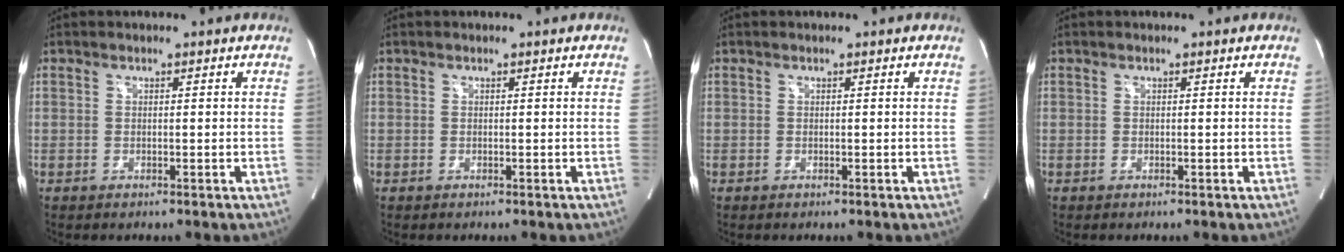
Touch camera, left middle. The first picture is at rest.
{"total": 0.0}
{"total": 0.0}
{"total": 0.0}